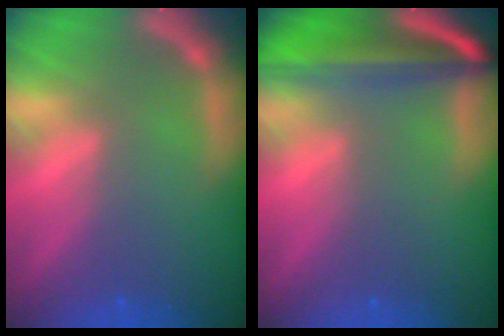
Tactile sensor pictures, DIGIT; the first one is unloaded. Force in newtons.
{"total": 10.0}